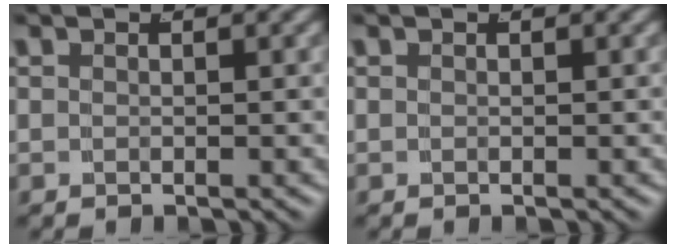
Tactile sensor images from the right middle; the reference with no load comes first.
{"total": 0.0}